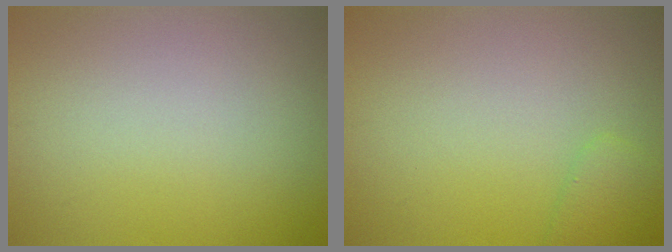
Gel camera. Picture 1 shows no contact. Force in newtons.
{"total": 1.5, "press": 1.5, "slide": 0.2}